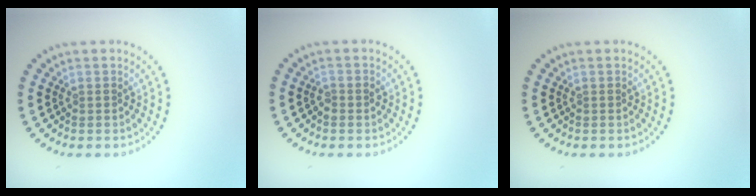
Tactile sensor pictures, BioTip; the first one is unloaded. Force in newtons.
{"total": 0.8, "press": 0.8, "slide": 0.2}
{"total": 0.0}